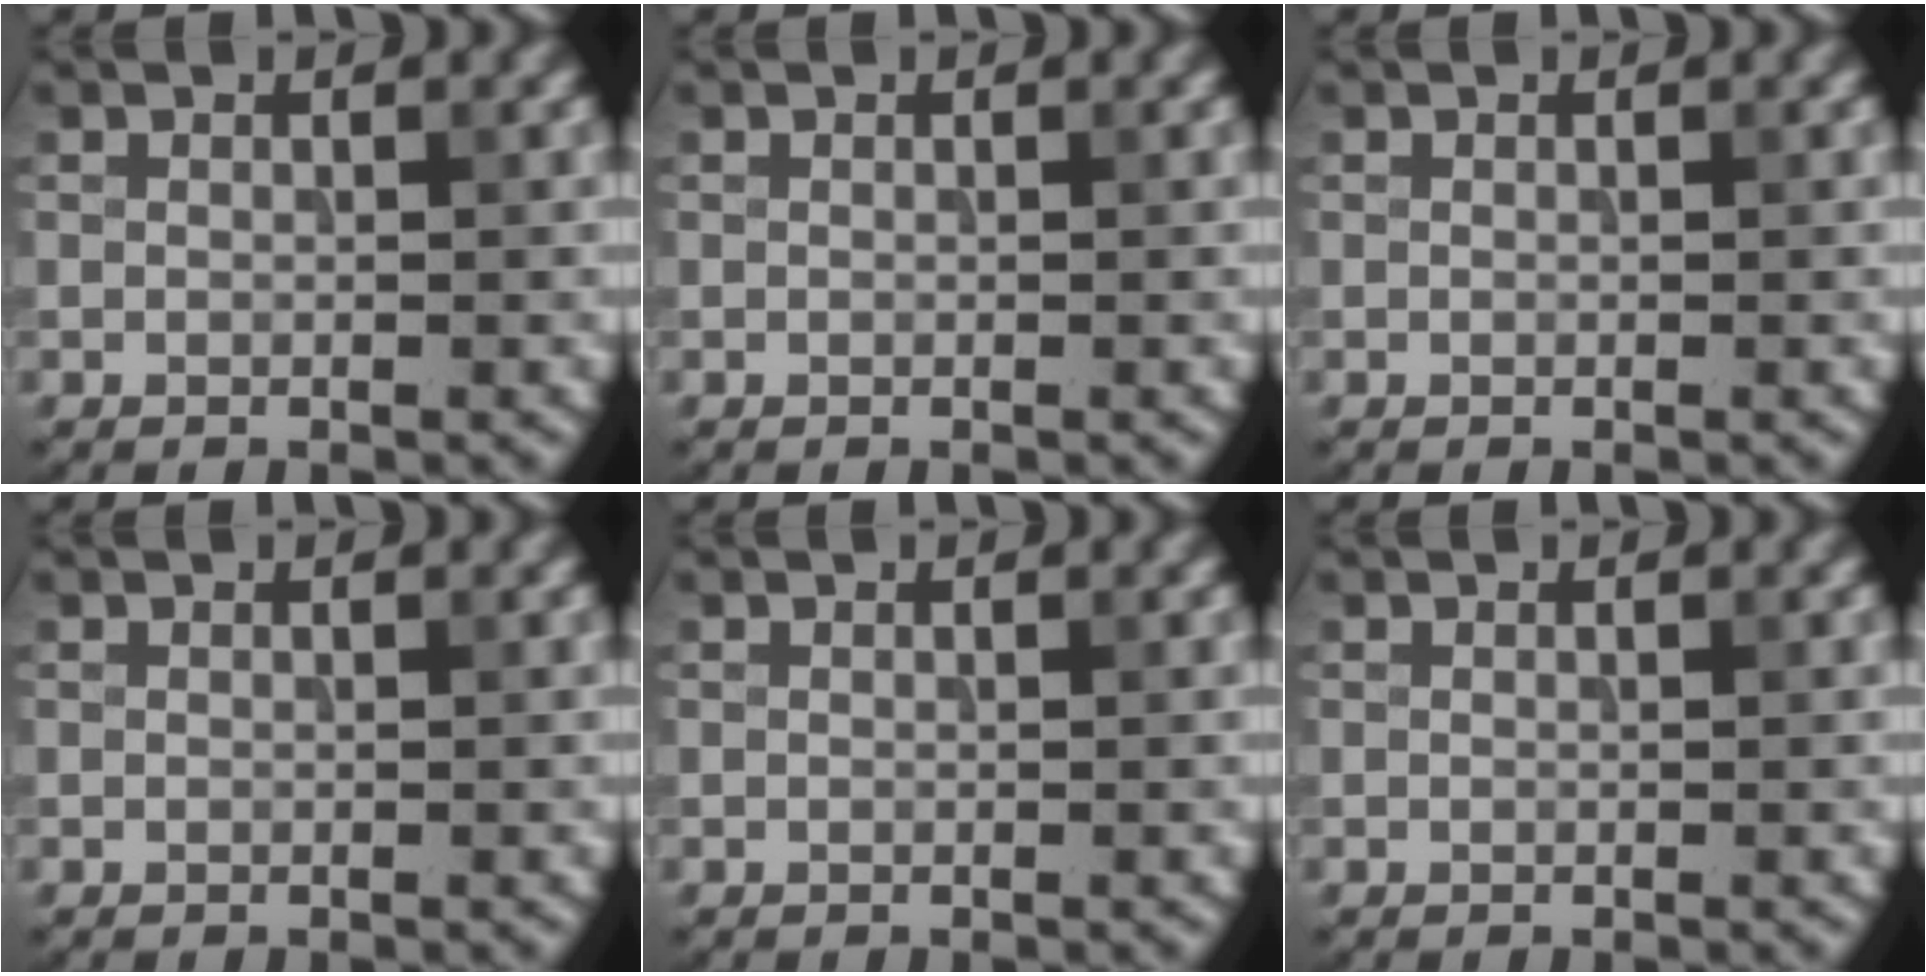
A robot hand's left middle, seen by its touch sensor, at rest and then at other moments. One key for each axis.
{"total": 0.0}
{"total": 0.0}
{"total": 0.0}
{"total": 0.0}
{"total": 0.0}